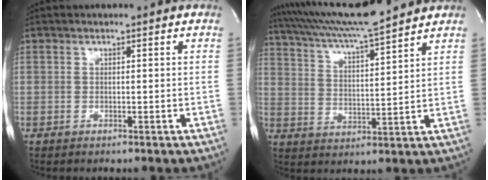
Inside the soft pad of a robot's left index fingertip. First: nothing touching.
{"total": 14.3, "force": [12.9, -0.4, 6.1], "torque": [-0.122, 0.018, 0.217]}